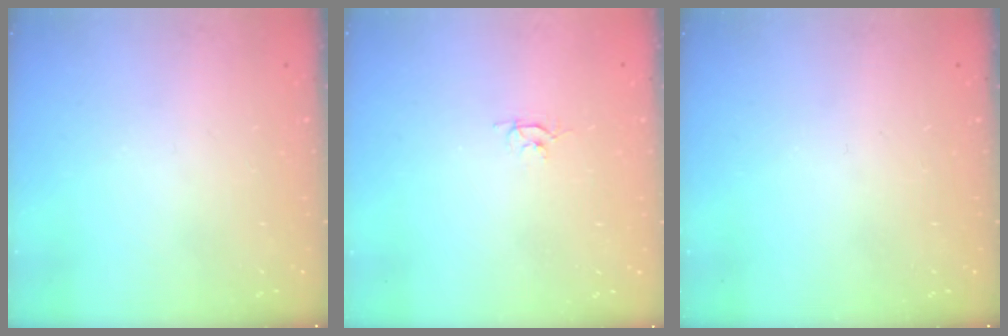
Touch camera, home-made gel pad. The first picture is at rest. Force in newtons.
{"total": 2.6, "press": 2.6, "slide": 0.3}
{"total": 0.0}